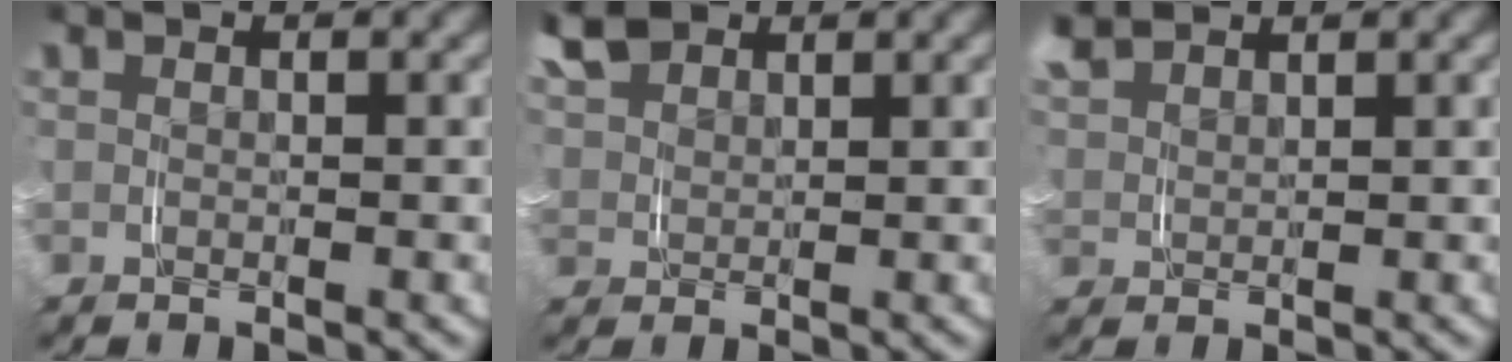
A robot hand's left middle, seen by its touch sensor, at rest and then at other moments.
{"total": 3.3, "force": [2.2, 1.8, 1.5], "torque": [-0.050, -0.001, 0.049]}
{"total": 2.1, "force": [1.9, 0.7, 0.6], "torque": [-0.029, 0.003, 0.041]}